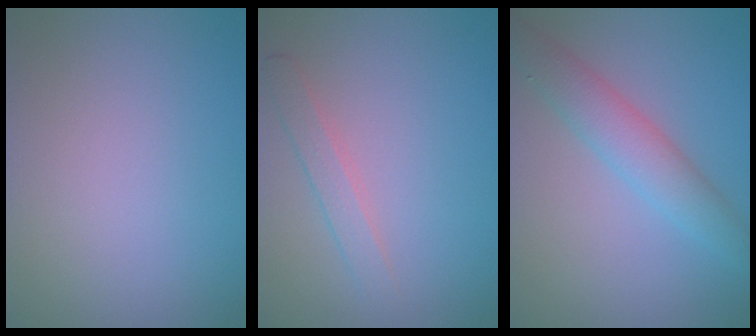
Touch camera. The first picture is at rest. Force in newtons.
{"total": 1.7, "press": 1.7, "slide": 0.1}
{"total": 3.8, "press": 3.8, "slide": 0.1}